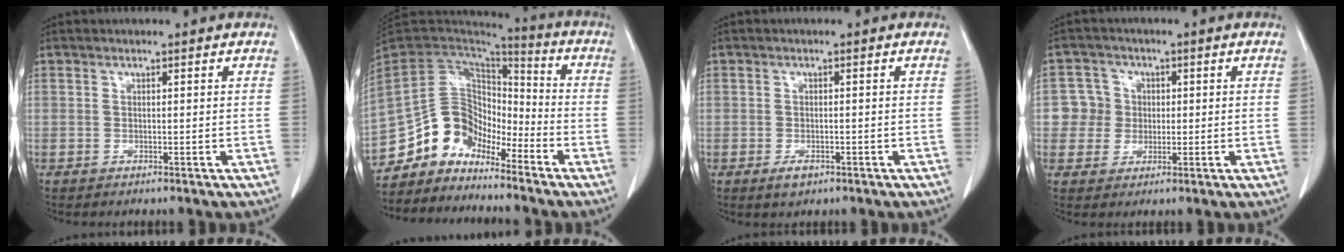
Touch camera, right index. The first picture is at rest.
{"total": 14.7, "force": [-11.9, 7.5, 4.1], "torque": [-0.080, 0.068, -0.225]}
{"total": 2.9, "force": [-1.5, 1.7, 1.8], "torque": [-0.030, 0.000, -0.015]}
{"total": 5.4, "force": [0.1, 5.3, 0.7], "torque": [-0.009, 0.022, 0.005]}